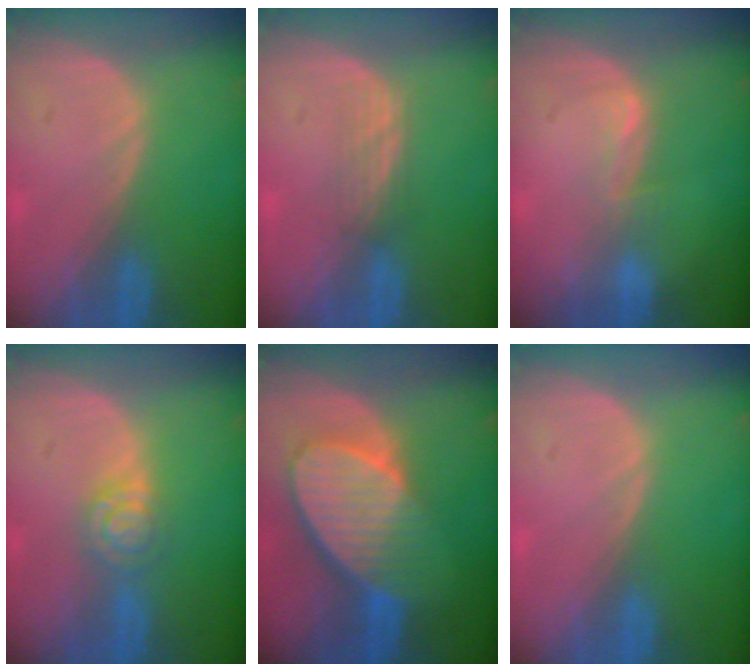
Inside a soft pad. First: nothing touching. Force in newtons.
{"total": 2.3, "press": 2.2, "slide": 0.3}
{"total": 2.0, "press": 2.0, "slide": 0.3}
{"total": 4.7, "press": 4.0, "slide": 2.5}
{"total": 10.0, "press": 8.7, "slide": 4.8}
{"total": 0.0}